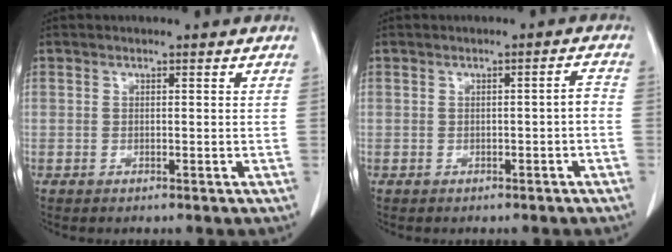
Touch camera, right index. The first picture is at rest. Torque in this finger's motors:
{"motor_torque": [0.04, -0.03, 0.02, 0.01]}